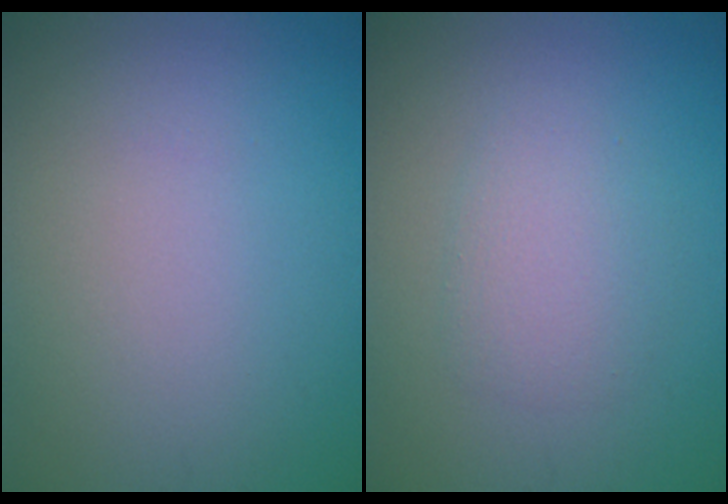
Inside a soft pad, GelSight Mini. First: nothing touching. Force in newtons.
{"total": 2.4, "press": 2.4, "slide": 0.2}